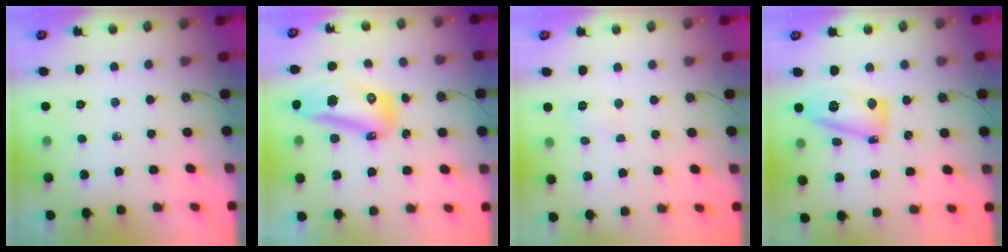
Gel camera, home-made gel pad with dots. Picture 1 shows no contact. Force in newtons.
{"total": 14.0, "press": 13.8, "slide": 2.5}
{"total": 3.9, "press": 3.7, "slide": 1.1}
{"total": 14.0, "press": 14.0, "slide": 1.2}